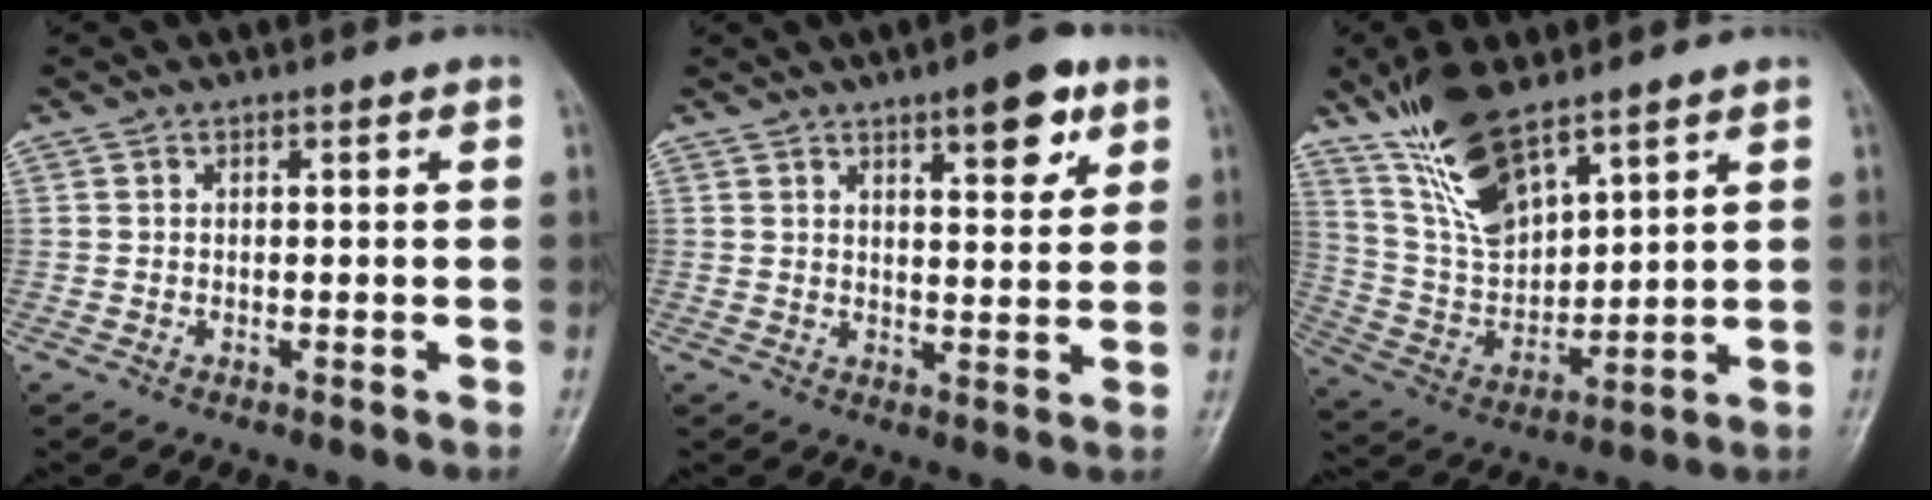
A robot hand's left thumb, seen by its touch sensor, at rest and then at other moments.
{"total": 8.3, "force": [4.7, 2.9, 6.2], "torque": [-0.067, -0.023, 0.063]}
{"total": 14.0, "force": [9.8, 5.2, 8.5], "torque": [-0.138, -0.051, 0.205]}